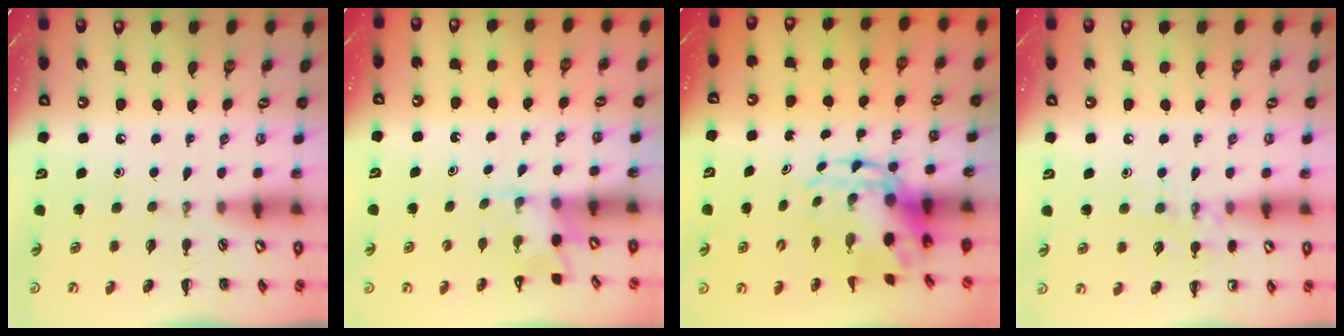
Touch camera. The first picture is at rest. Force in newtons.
{"total": 2.2, "press": 2.1, "slide": 0.7}
{"total": 6.5, "press": 6.4, "slide": 1.3}
{"total": 8.2, "press": 8.1, "slide": 1.4}